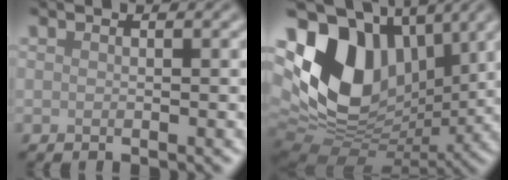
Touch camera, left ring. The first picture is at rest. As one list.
[{"total": 14.4, "force": [3.3, 10.0, 9.8], "torque": [-0.201, 0.005, 0.059]}]